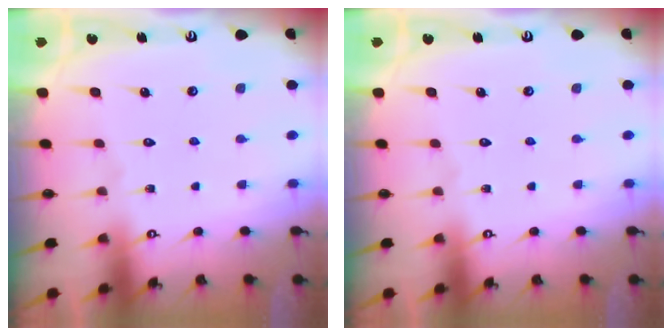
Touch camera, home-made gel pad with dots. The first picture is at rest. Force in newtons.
{"total": 0.0}